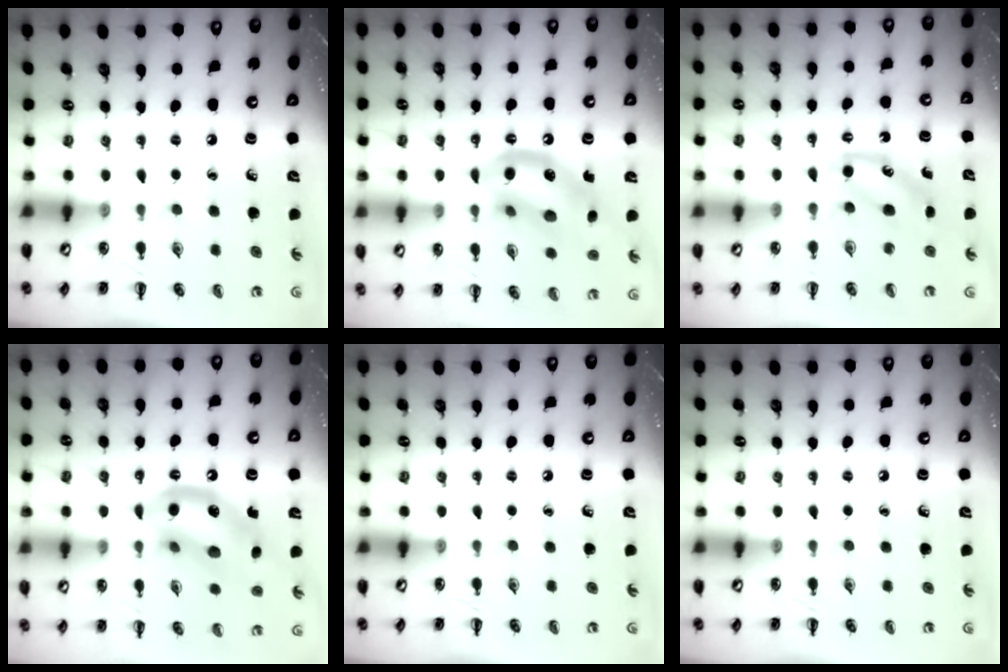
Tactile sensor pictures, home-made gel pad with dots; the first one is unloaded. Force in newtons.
{"total": 14.0, "press": 13.7, "slide": 3.1}
{"total": 4.9, "press": 4.7, "slide": 1.3}
{"total": 14.0, "press": 13.7, "slide": 3.1}
{"total": 0.0}
{"total": 0.0}